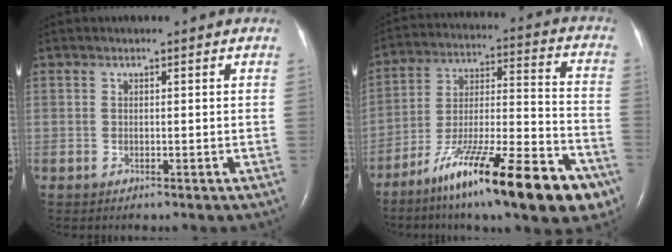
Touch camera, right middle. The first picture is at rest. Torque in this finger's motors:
{"motor_torque": [1.24, -0.90, 0.38, 0.21]}